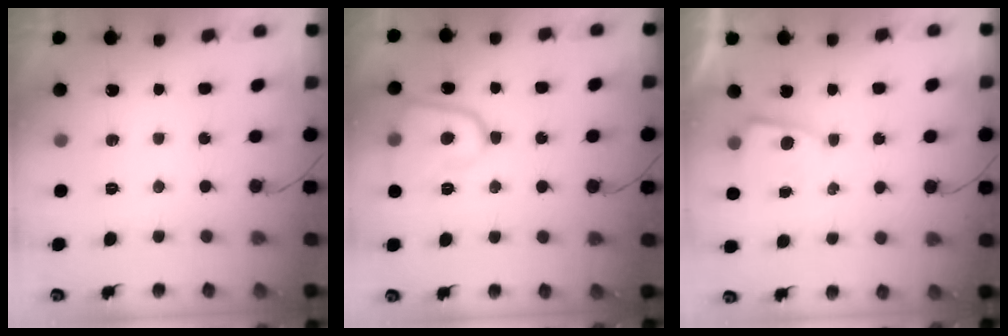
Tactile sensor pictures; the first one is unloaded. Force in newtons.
{"total": 10.1, "press": 10.1, "slide": 1.3}
{"total": 2.0, "press": 2.0, "slide": 0.2}